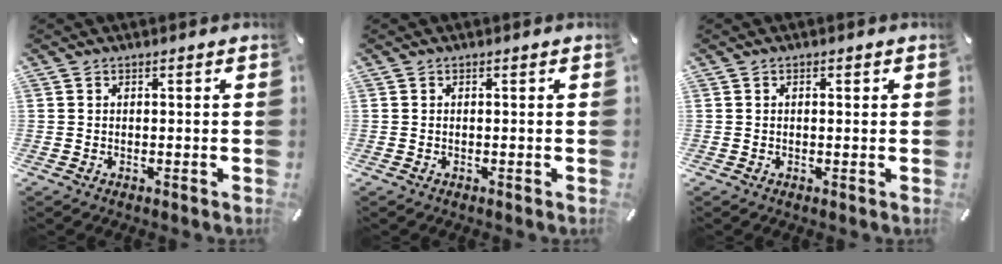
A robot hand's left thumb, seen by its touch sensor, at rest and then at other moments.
{"total": 0.0}
{"total": 0.8, "force": [0.1, 0.4, 0.7], "torque": [-0.014, 0.002, 0.000]}